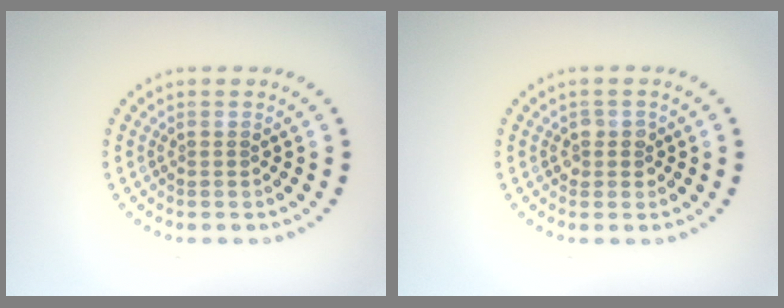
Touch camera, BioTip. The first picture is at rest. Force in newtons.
{"total": 1.4, "press": 1.3, "slide": 0.6}